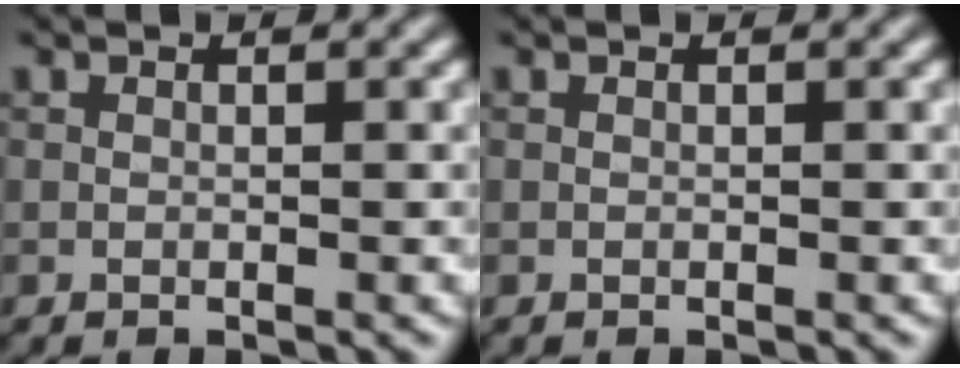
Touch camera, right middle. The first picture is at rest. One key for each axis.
{"total": 0.0}